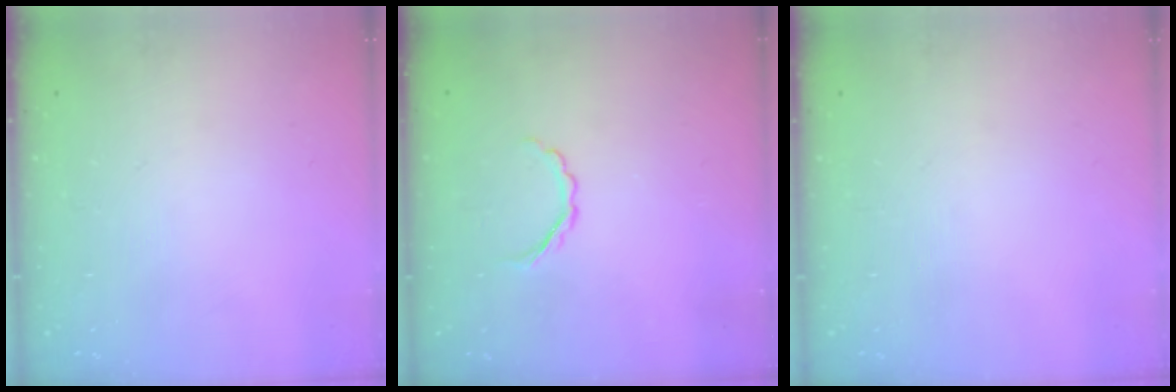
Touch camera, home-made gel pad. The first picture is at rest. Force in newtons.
{"total": 2.9, "press": 2.8, "slide": 0.8}
{"total": 0.0}